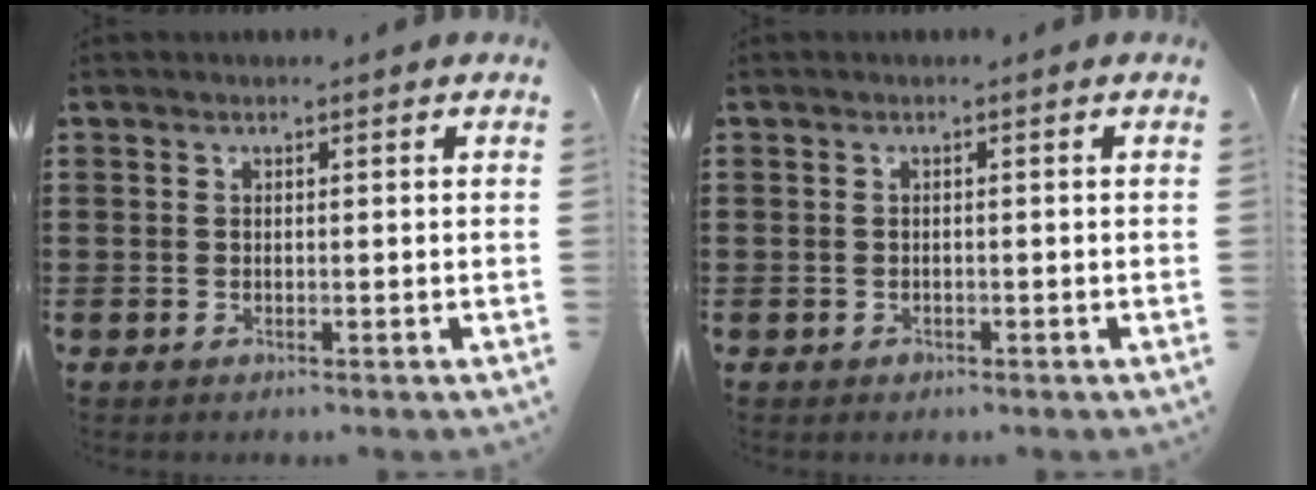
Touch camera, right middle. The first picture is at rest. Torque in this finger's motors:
{"motor_torque": [0.51, 0.39, -0.29, -0.06]}